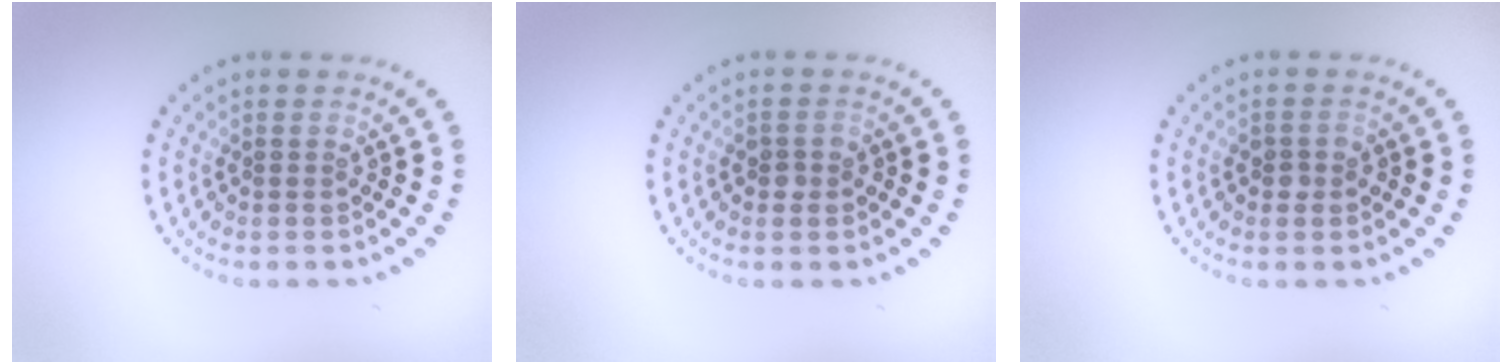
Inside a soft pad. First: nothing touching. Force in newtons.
{"total": 1.3, "press": 1.3, "slide": 0.4}
{"total": 1.3, "press": 1.3, "slide": 0.4}